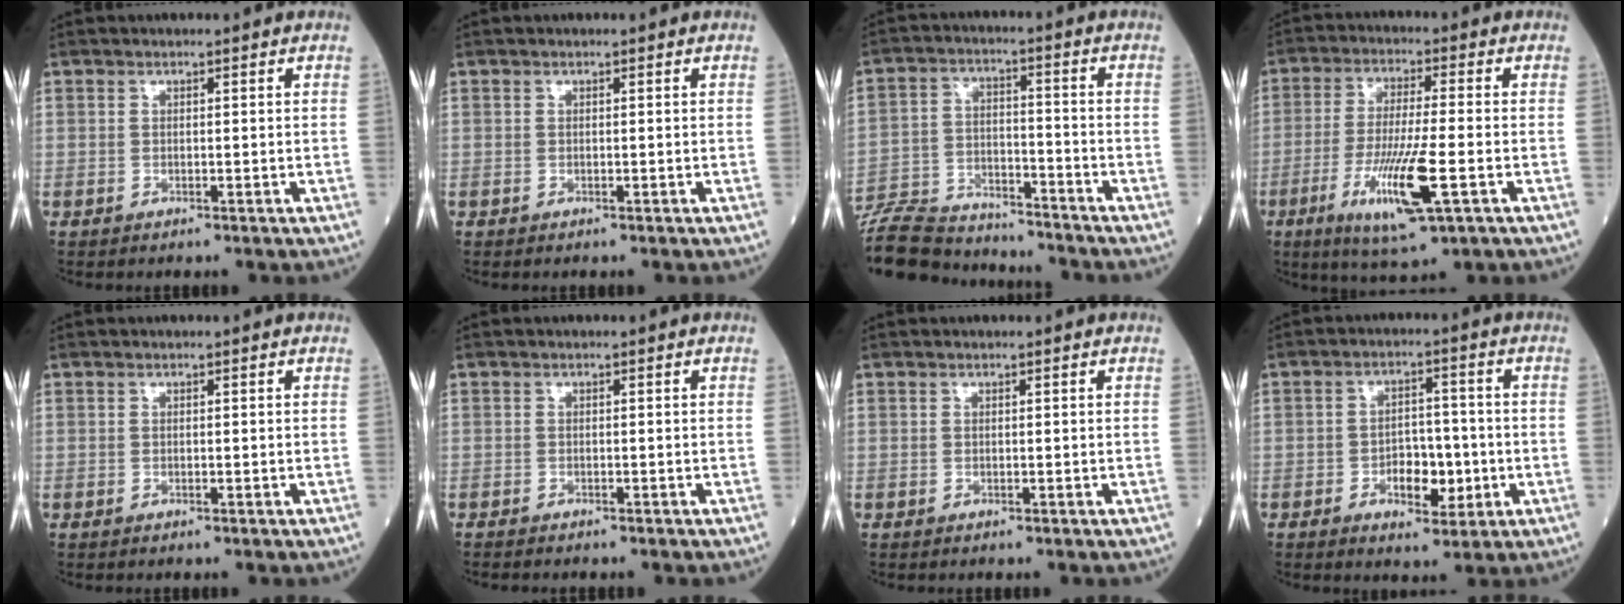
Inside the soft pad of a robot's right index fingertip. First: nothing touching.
{"total": 0.0}
{"total": 14.7, "force": [-13.9, 3.1, 3.7], "torque": [-0.071, 0.012, -0.232]}
{"total": 11.8, "force": [-4.1, 1.0, 11.1], "torque": [-0.216, -0.025, -0.073]}
{"total": 0.0}
{"total": 1.5, "force": [-1.4, 0.2, 0.6], "torque": [-0.014, -0.004, -0.018]}
{"total": 0.0}
{"total": 6.4, "force": [-1.8, 3.4, 5.2], "torque": [-0.077, 0.007, -0.024]}